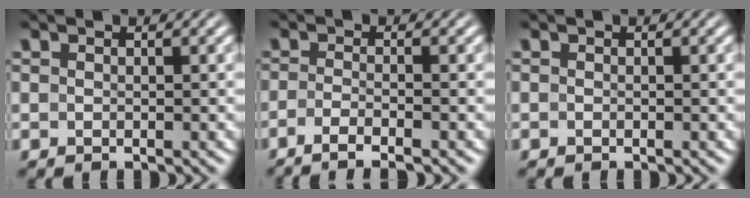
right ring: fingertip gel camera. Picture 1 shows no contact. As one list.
[{"total": 4.0, "force": [-3.2, 0.5, 2.3], "torque": [-0.044, -0.012, -0.045]}, {"total": 0.0}]